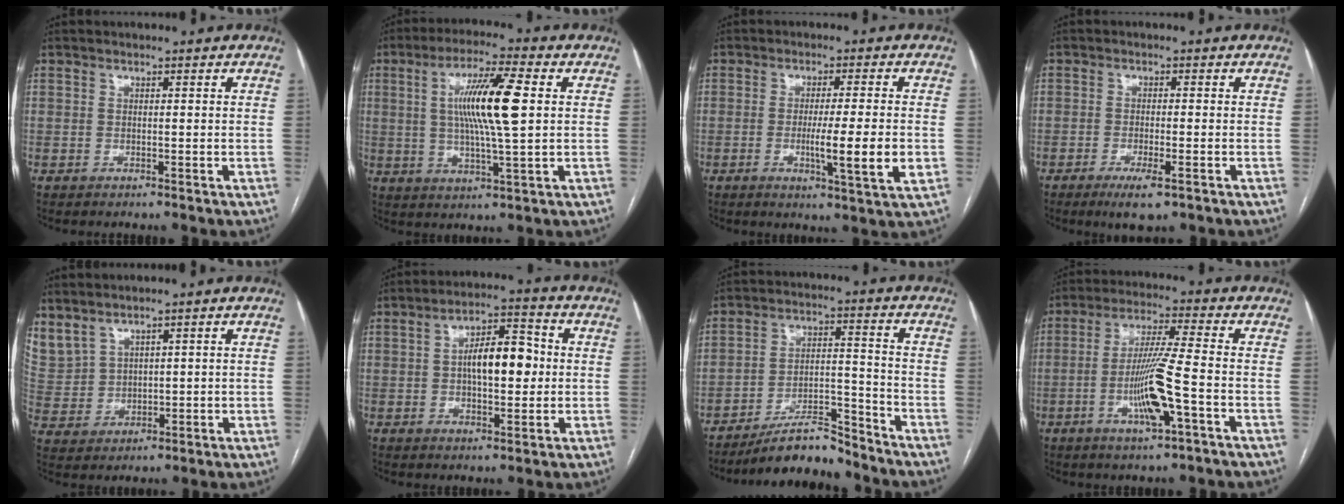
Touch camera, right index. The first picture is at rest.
{"total": 12.0, "force": [1.9, 0.8, 11.8], "torque": [-0.219, 0.004, 0.034]}
{"total": 8.3, "force": [-1.5, -0.3, 8.2], "torque": [-0.132, -0.019, -0.027]}
{"total": 4.6, "force": [-2.6, 0.8, 3.7], "torque": [-0.069, -0.009, -0.040]}
{"total": 10.8, "force": [7.1, 6.8, 4.4], "torque": [-0.137, 0.017, 0.171]}
{"total": 9.0, "force": [0.4, 3.6, 8.2], "torque": [-0.138, 0.021, 0.007]}
{"total": 9.5, "force": [-8.6, 1.9, 3.5], "torque": [-0.055, 0.014, -0.148]}
{"total": 10.0, "force": [-3.1, -0.1, 9.5], "torque": [-0.187, -0.006, -0.059]}